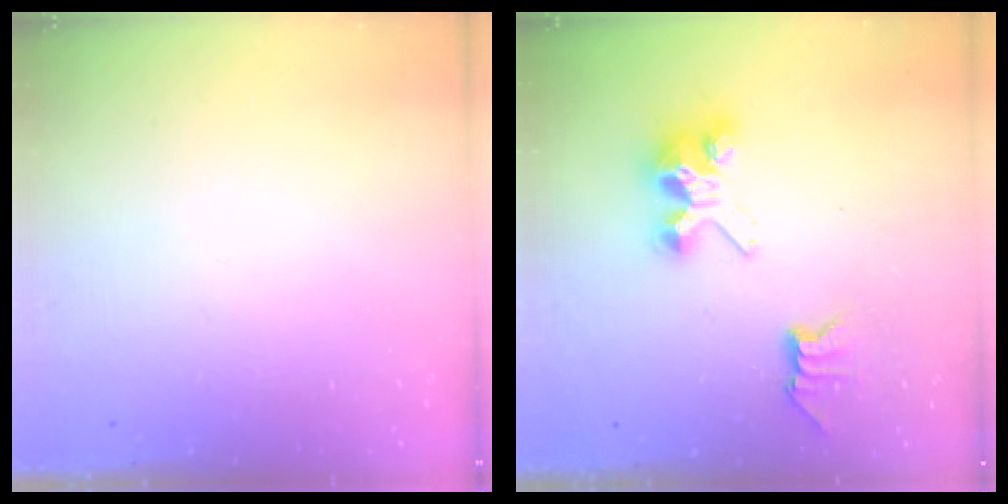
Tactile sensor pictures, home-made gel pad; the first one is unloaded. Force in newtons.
{"total": 7.6, "press": 7.6, "slide": 0.2}